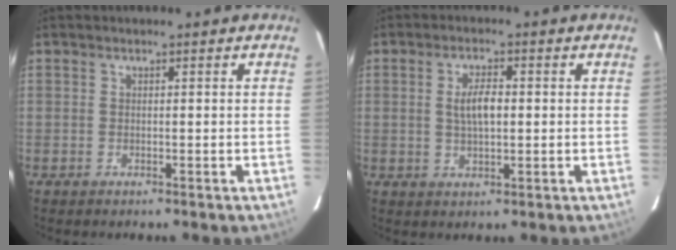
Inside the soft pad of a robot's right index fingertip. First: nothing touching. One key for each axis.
{"total": 4.7, "fx": 0.4, "fy": 1.8, "fz": 4.3, "tx": -0.081, "ty": 0.003, "tz": 0.011}